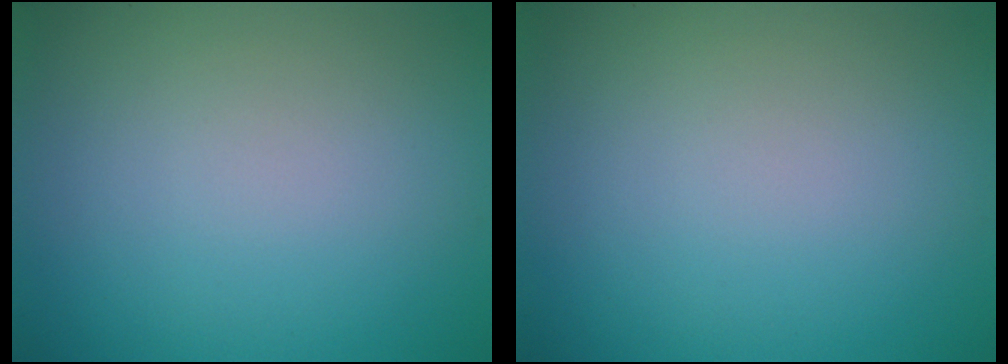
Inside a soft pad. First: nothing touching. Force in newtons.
{"total": 0.0}